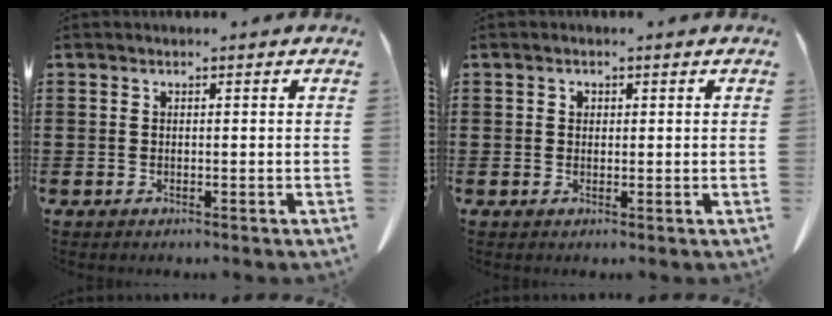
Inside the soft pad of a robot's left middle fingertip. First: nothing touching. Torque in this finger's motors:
{"motor_torque": [0.30, 0.26, 0.01, 0.01]}